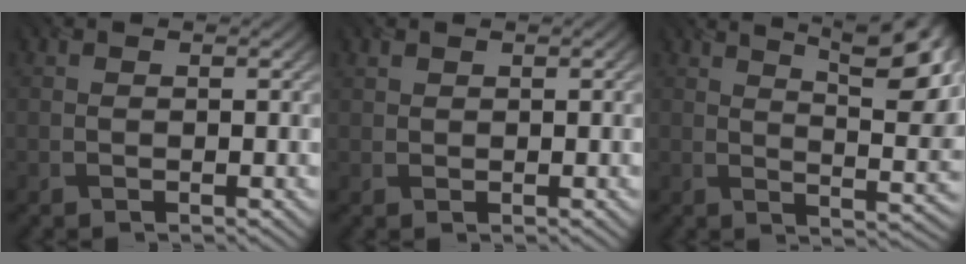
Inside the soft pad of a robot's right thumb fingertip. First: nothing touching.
{"total": 0.8, "force": [0.7, 0.3, 0.2], "torque": [-0.008, 0.003, 0.017]}
{"total": 13.2, "force": [7.1, 3.7, 10.5], "torque": [-0.143, 0.011, 0.102]}